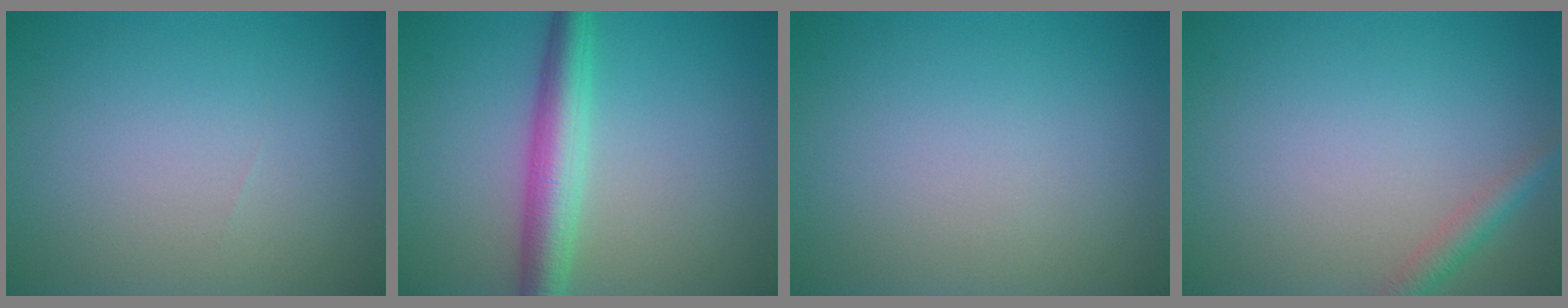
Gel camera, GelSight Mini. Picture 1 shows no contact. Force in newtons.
{"total": 4.6, "press": 4.6, "slide": 0.1}
{"total": 0.0}
{"total": 1.8, "press": 1.8, "slide": 0.1}